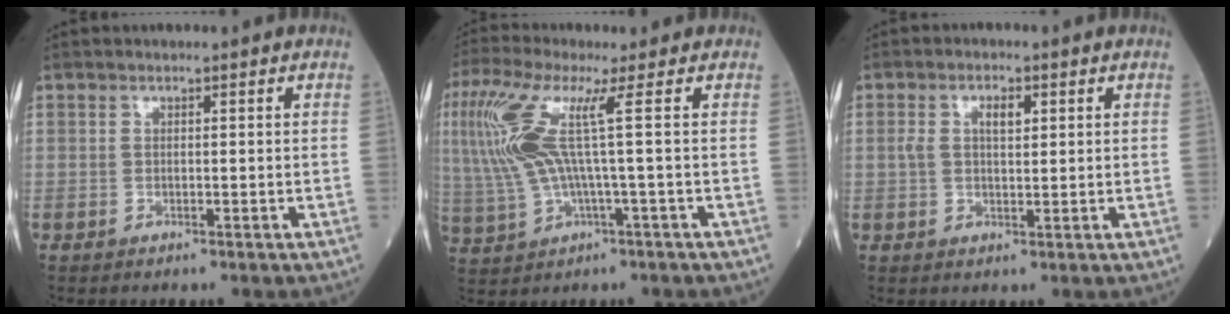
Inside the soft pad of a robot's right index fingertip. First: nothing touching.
{"total": 11.7, "force": [2.7, 0.5, 11.4], "torque": [-0.271, 0.014, 0.056]}
{"total": 3.7, "force": [1.2, 1.5, 3.2], "torque": [-0.065, 0.010, 0.021]}